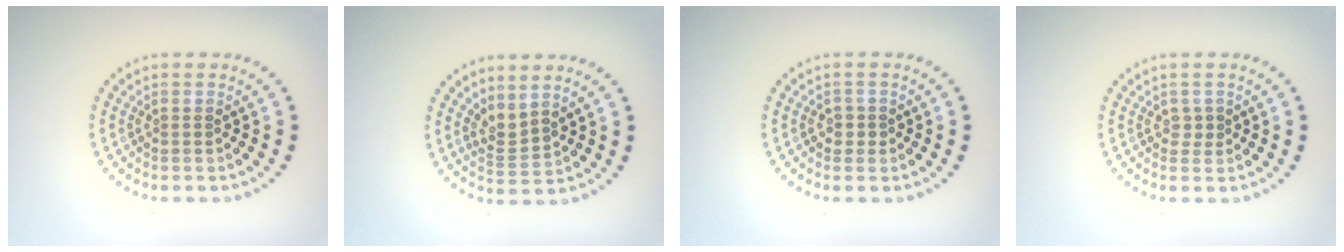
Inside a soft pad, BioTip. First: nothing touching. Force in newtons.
{"total": 2.1, "press": 1.4, "slide": 1.5}
{"total": 1.2, "press": 1.0, "slide": 0.6}
{"total": 0.8, "press": 0.7, "slide": 0.3}